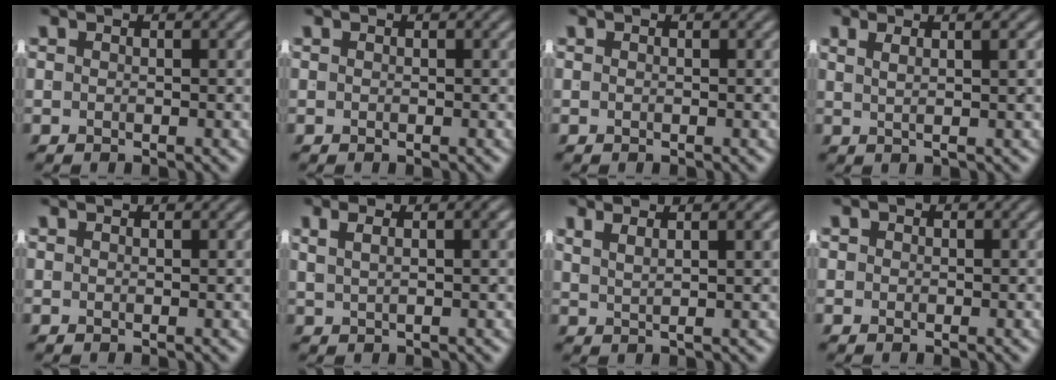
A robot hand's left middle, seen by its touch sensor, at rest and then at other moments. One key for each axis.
{"total": 0.0}
{"total": 0.0}
{"total": 2.1, "fx": 0.9, "fy": -1.3, "fz": 1.4, "tx": -0.014, "ty": -0.001, "tz": 0.025}
{"total": 0.9, "fx": 0.6, "fy": -0.6, "fz": -0.1, "tx": 0.011, "ty": 0.000, "tz": 0.011}
{"total": 2.3, "fx": 1.2, "fy": -0.3, "fz": 1.9, "tx": -0.015, "ty": 0.008, "tz": 0.028}
{"total": 2.4, "fx": 1.7, "fy": -0.6, "fz": 1.6, "tx": -0.015, "ty": 0.000, "tz": 0.041}
{"total": 1.2, "fx": 0.2, "fy": 1.1, "fz": 0.3, "tx": -0.013, "ty": -0.007, "tz": 0.005}